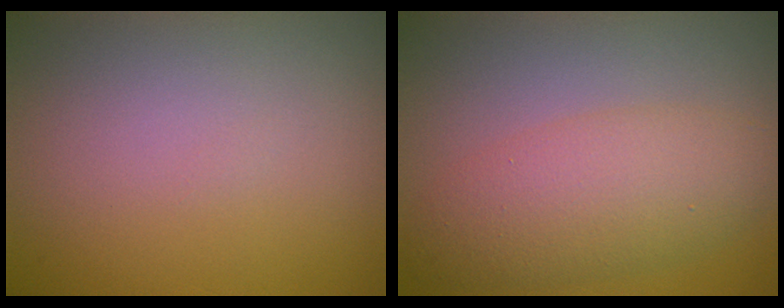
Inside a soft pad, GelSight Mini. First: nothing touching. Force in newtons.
{"total": 4.8, "press": 4.8, "slide": 0.1}